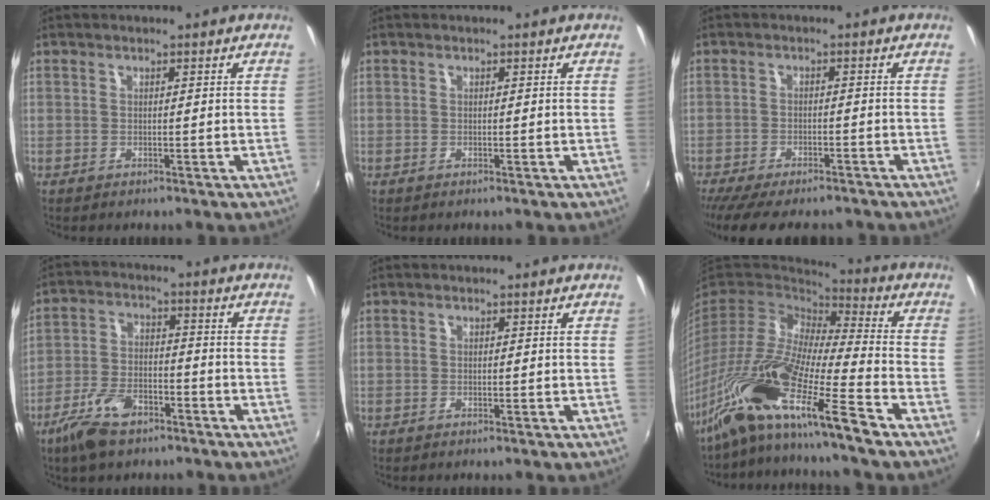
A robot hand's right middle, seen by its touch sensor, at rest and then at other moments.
{"total": 0.0}
{"total": 11.5, "force": [-9.7, 3.0, 5.4], "torque": [-0.119, -0.036, -0.153]}
{"total": 9.4, "force": [-6.4, 4.2, 5.5], "torque": [-0.123, -0.003, -0.118]}
{"total": 0.0}
{"total": 19.3, "force": [-13.2, 1.1, 14.1], "torque": [-0.265, -0.024, -0.265]}